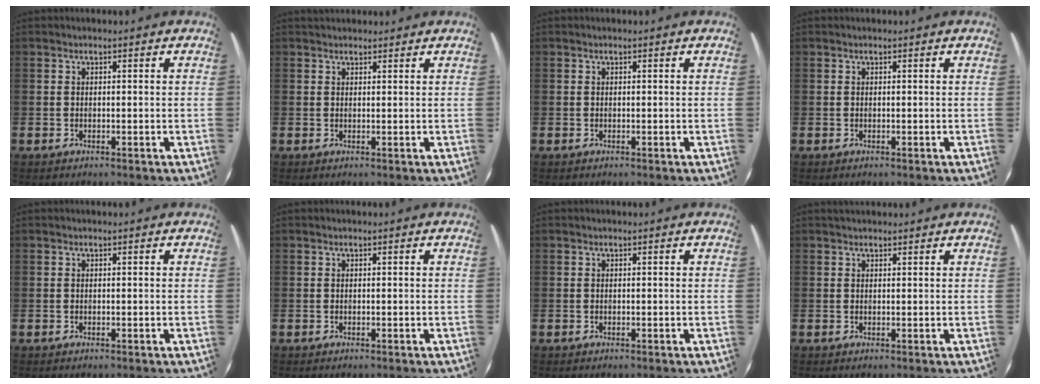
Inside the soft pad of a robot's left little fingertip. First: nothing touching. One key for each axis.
{"total": 1.1, "fx": 1.0, "fy": 0.4, "fz": -0.1, "tx": 0.008, "ty": 0.000, "tz": 0.019}
{"total": 0.0}
{"total": 0.0}
{"total": 0.0}
{"total": 0.0}
{"total": 0.0}
{"total": 0.8, "fx": 0.8, "fy": 0.3, "fz": 0.1, "tx": 0.007, "ty": -0.001, "tz": 0.013}